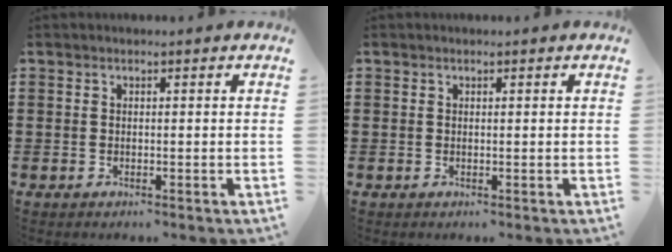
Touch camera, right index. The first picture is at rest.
{"total": 0.0}